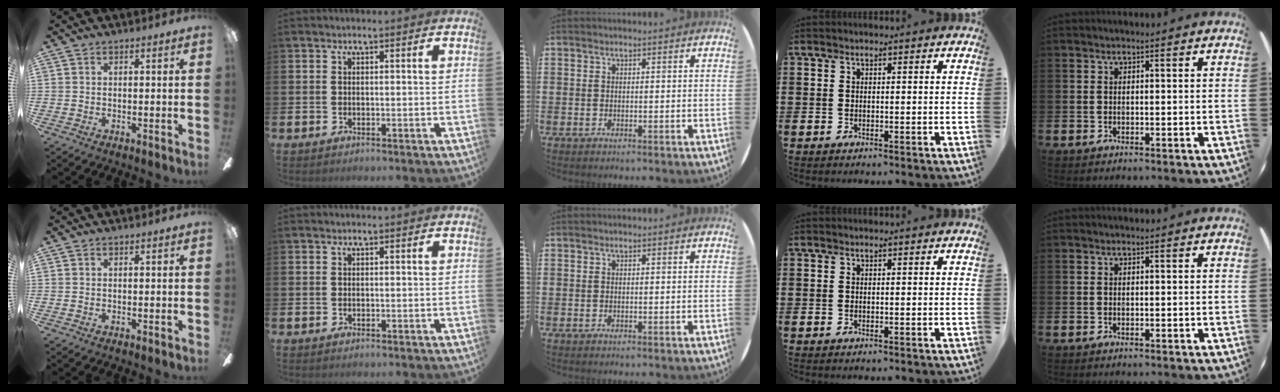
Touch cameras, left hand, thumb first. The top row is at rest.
{}